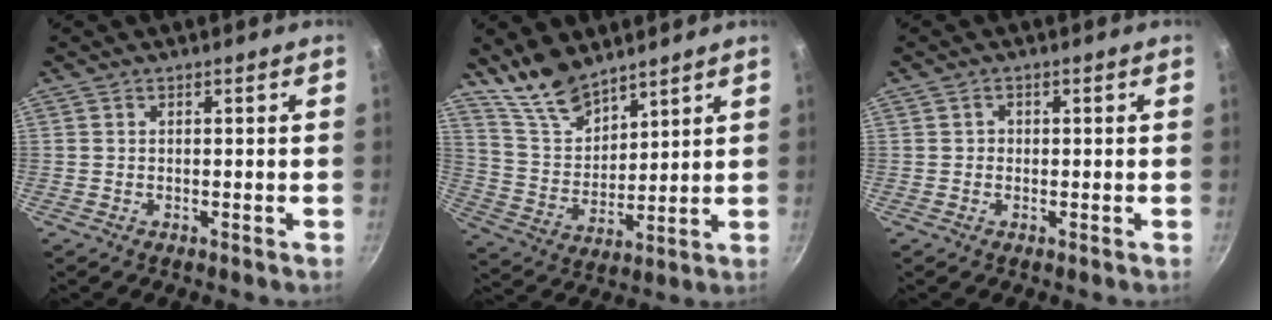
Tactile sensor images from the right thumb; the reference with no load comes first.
{"total": 10.7, "force": [8.9, 4.4, 4.2], "torque": [-0.053, -0.058, 0.180]}
{"total": 1.0, "force": [0.0, 0.9, 0.3], "torque": [-0.001, 0.001, -0.003]}